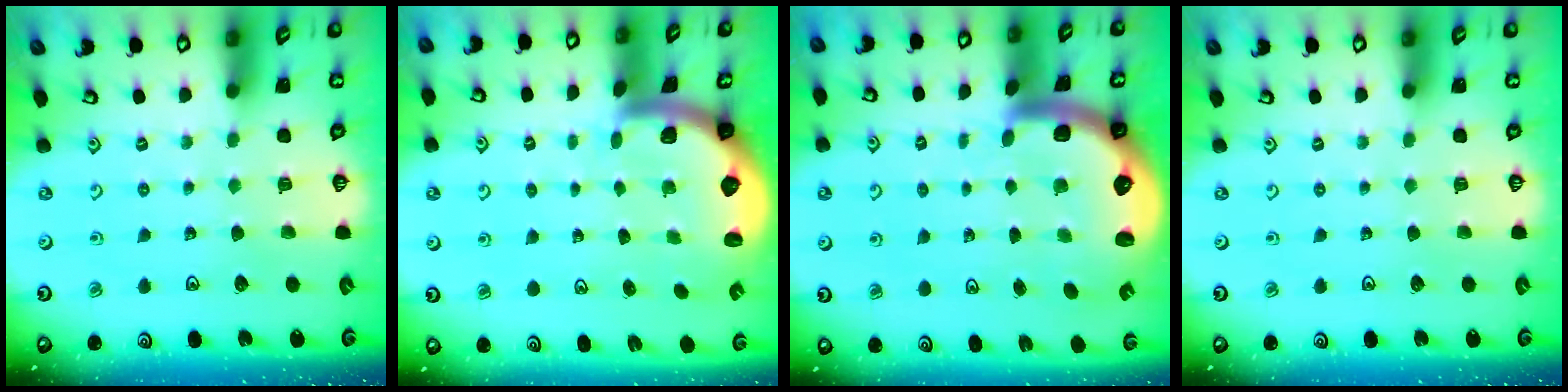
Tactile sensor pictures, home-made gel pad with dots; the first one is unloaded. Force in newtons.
{"total": 1.4, "press": 1.4, "slide": 0.2}
{"total": 4.8, "press": 4.6, "slide": 1.6}
{"total": 0.0}